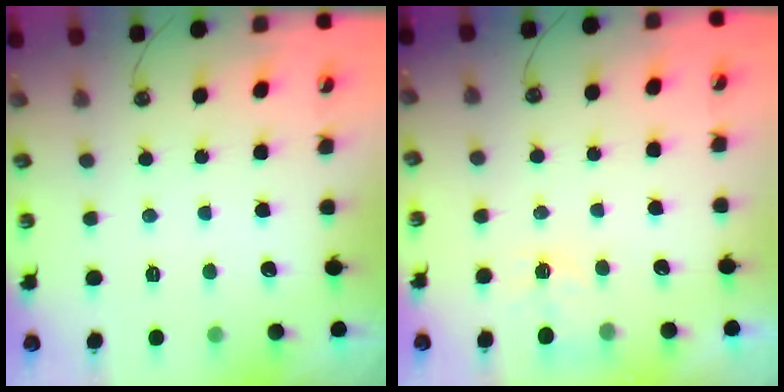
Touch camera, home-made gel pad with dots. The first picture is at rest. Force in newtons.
{"total": 3.1, "press": 3.1, "slide": 0.4}